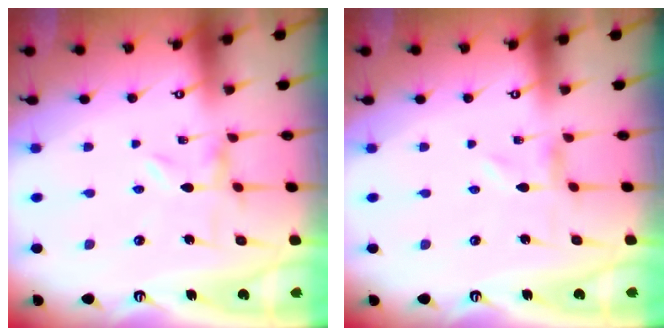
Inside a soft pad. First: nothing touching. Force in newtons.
{"total": 0.0}